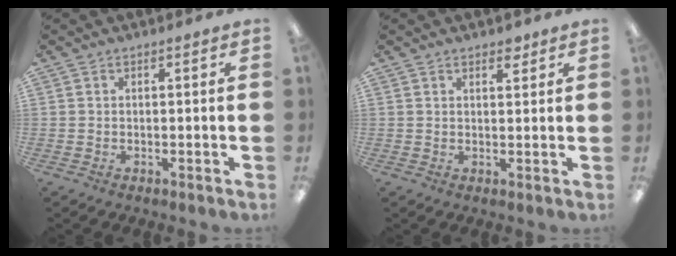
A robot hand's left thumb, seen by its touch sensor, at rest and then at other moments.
{"total": 2.4, "force": [1.9, 1.1, 0.9], "torque": [0.004, -0.009, 0.029]}